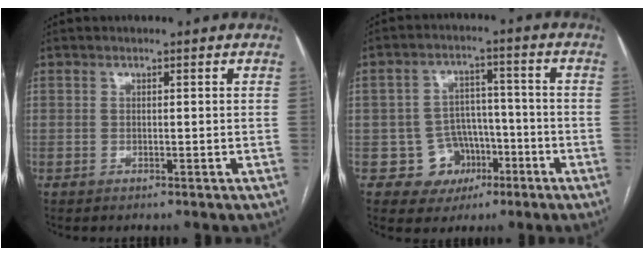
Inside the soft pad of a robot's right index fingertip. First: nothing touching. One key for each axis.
{"total": 7.1, "fx": -2.8, "fy": 6.5, "fz": 0.8, "tx": 0.005, "ty": 0.020, "tz": -0.034}